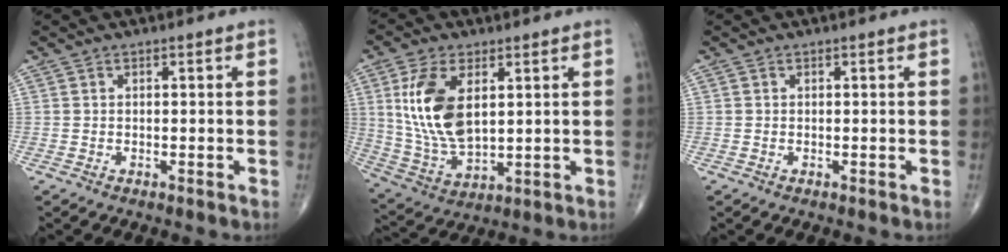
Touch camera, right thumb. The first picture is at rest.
{"total": 14.1, "force": [3.6, 7.5, 11.4], "torque": [-0.226, -0.018, 0.081]}
{"total": 0.0}